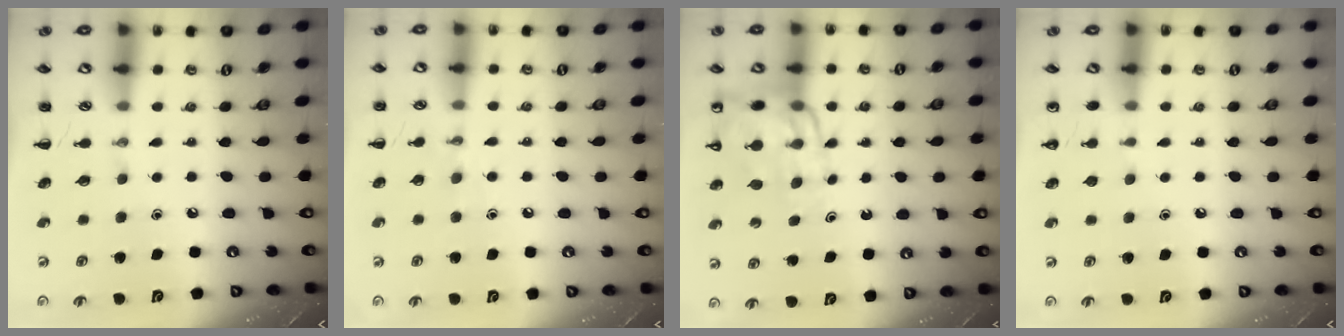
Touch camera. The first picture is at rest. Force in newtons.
{"total": 5.8, "press": 5.6, "slide": 1.6}
{"total": 13.3, "press": 13.0, "slide": 3.1}
{"total": 4.2, "press": 4.0, "slide": 1.2}